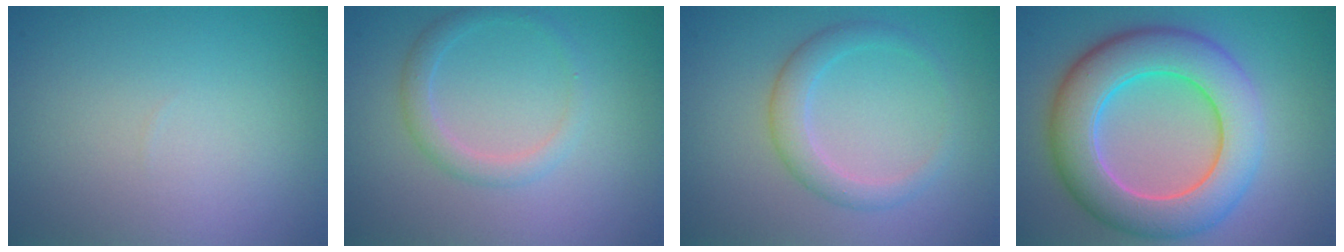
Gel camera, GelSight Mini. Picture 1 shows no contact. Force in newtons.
{"total": 2.0, "press": 2.0, "slide": 0.0}
{"total": 2.7, "press": 2.7, "slide": 0.1}
{"total": 9.2, "press": 9.1, "slide": 0.6}